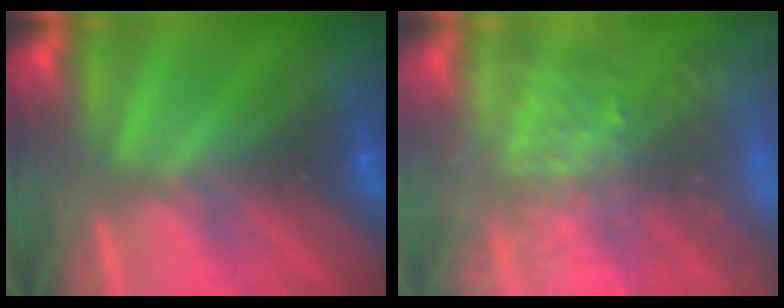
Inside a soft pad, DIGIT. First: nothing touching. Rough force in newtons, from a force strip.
{"total": 5.9}